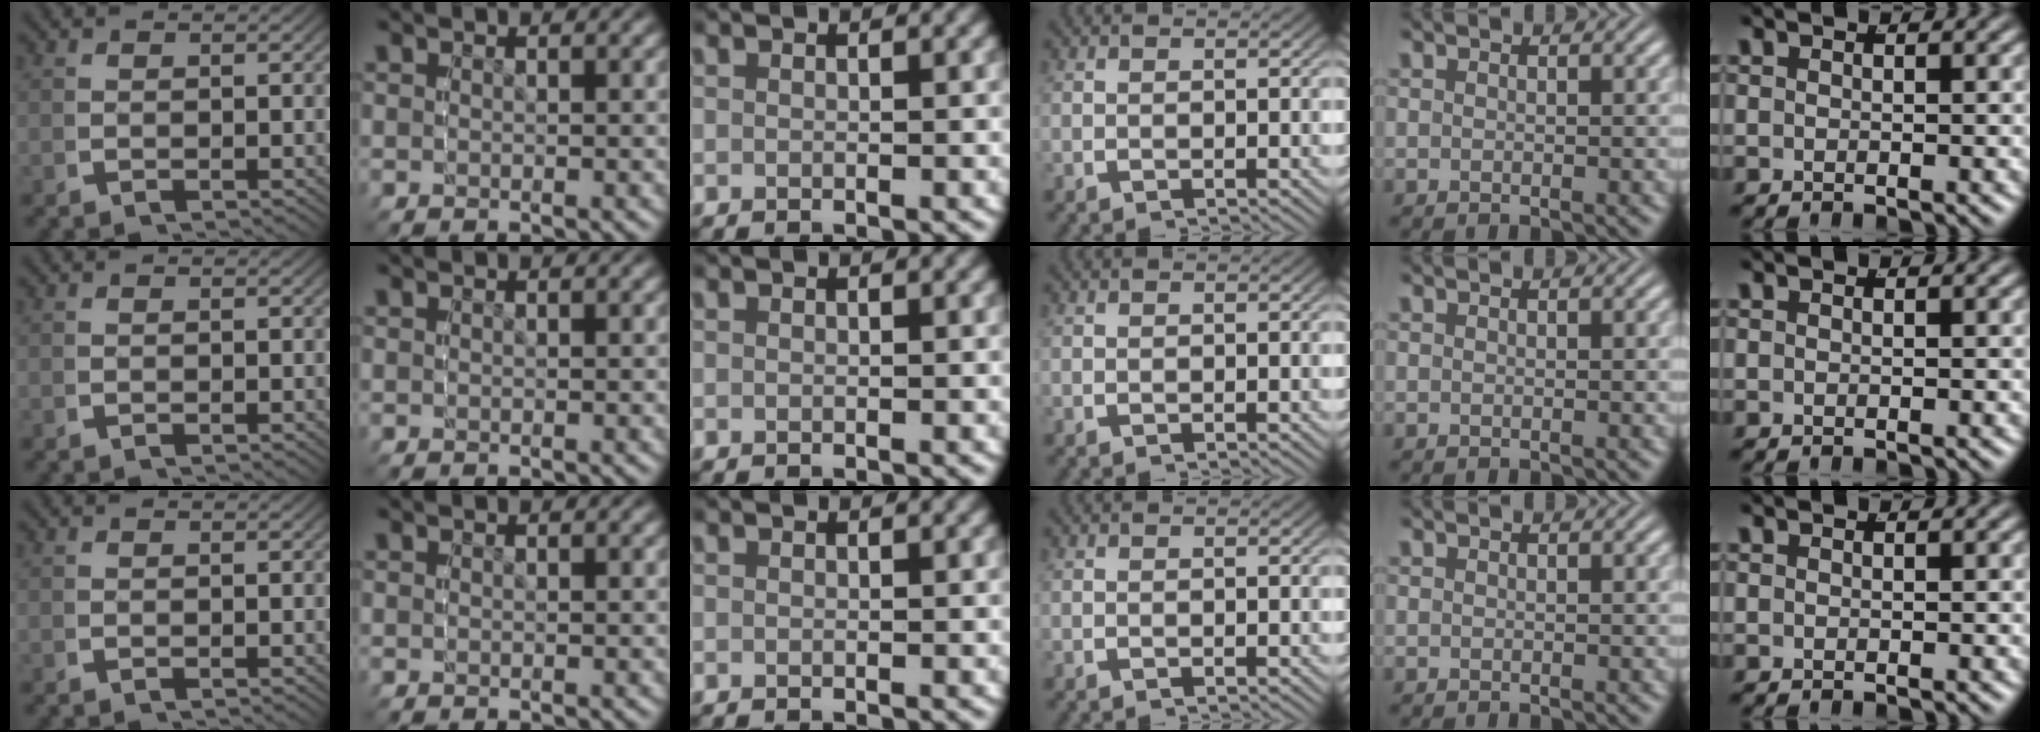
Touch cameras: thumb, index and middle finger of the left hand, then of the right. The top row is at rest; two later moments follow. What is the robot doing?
{"motion": "grasp_and_lifting", "object": "bottle"}